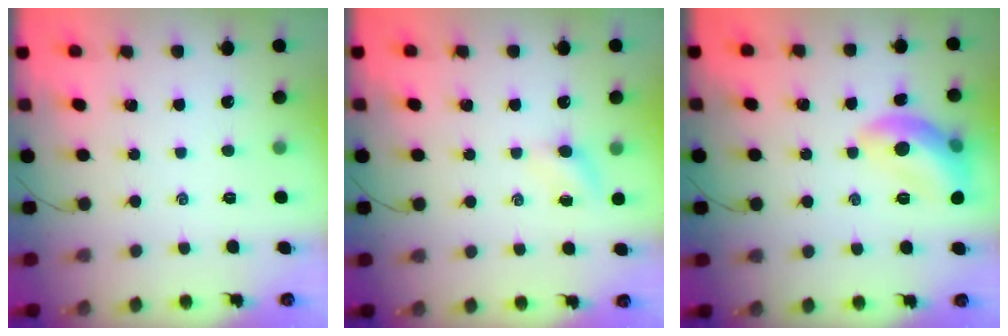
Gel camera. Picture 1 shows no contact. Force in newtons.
{"total": 3.8, "press": 3.6, "slide": 1.2}
{"total": 11.8, "press": 11.8, "slide": 0.8}